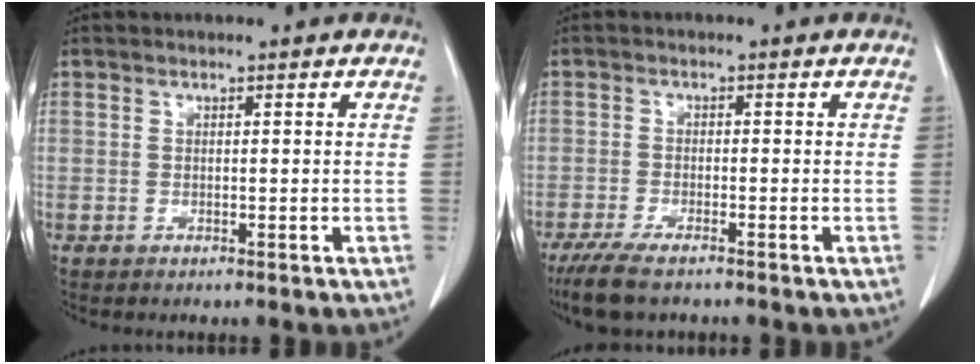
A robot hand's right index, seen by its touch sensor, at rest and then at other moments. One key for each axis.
{"total": 6.1, "fx": -4.8, "fy": 1.4, "fz": 3.6, "tx": -0.068, "ty": -0.015, "tz": -0.082}